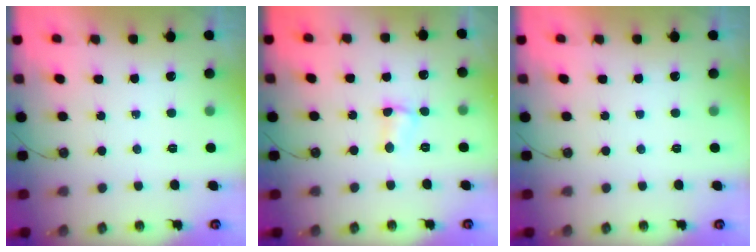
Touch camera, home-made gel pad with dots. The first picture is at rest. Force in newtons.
{"total": 6.0, "press": 6.0, "slide": 0.6}
{"total": 0.0}